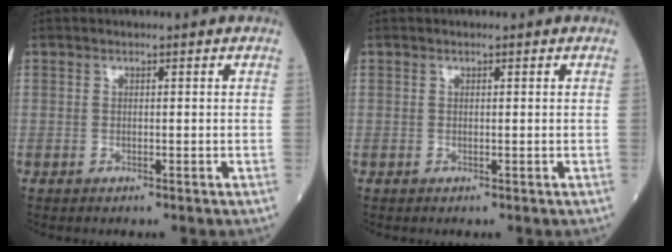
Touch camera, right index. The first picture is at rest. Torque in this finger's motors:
{"motor_torque": [0.03, 0.03, -0.03, -0.01]}